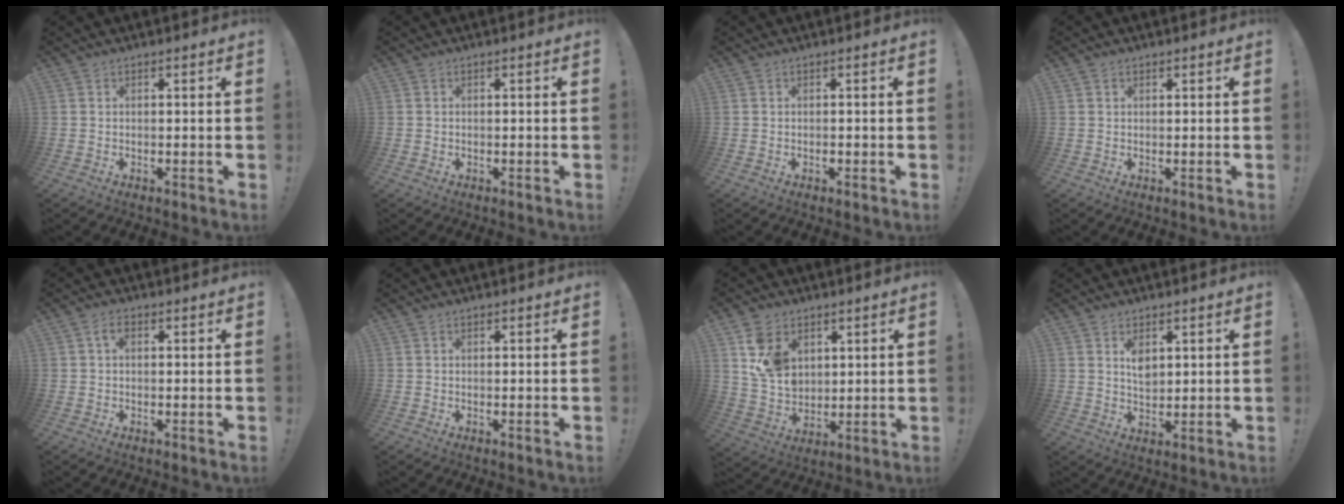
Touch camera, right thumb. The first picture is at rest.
{"total": 0.6, "force": [-0.1, 0.6, -0.1], "torque": [0.002, 0.004, -0.002]}
{"total": 0.8, "force": [-0.6, 0.4, 0.5], "torque": [-0.008, -0.001, -0.010]}
{"total": 0.5, "force": [0.3, 0.4, 0.0], "torque": [0.000, 0.002, 0.006]}
{"total": 2.5, "force": [0.5, 1.4, 2.0], "torque": [-0.035, 0.006, 0.005]}
{"total": 0.0}
{"total": 11.7, "force": [5.2, 8.9, 5.5], "torque": [-0.094, -0.013, 0.108]}
{"total": 5.4, "force": [2.5, 3.5, 3.2], "torque": [-0.042, -0.014, 0.043]}